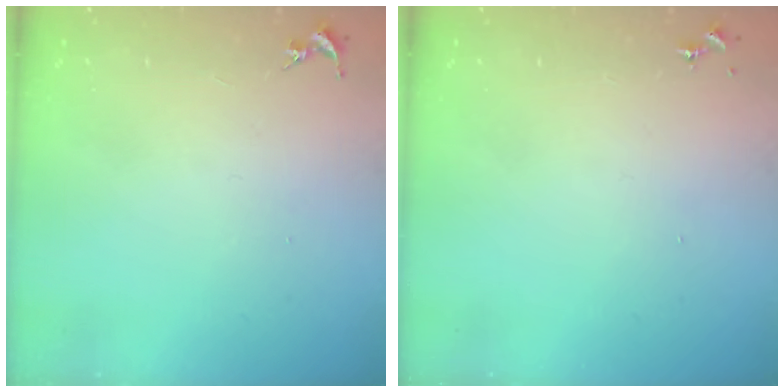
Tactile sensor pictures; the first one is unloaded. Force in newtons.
{"total": 0.0}